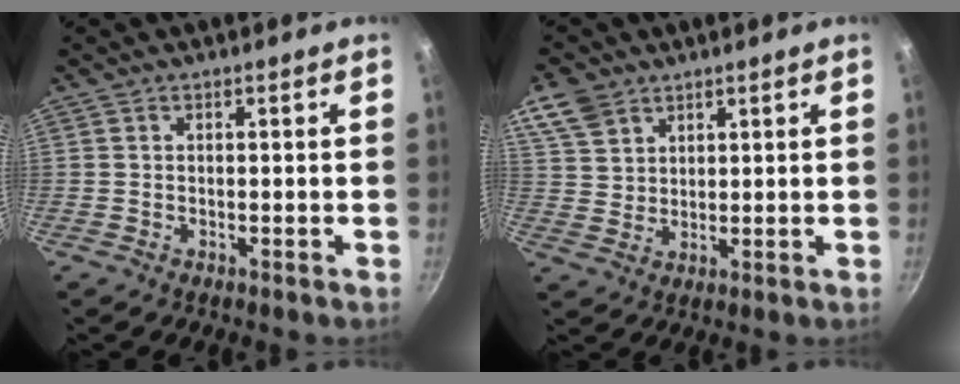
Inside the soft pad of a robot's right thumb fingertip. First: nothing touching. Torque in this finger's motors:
{"motor_torque": [-1.44, 1.95, 0.00, 0.21, 0.17]}